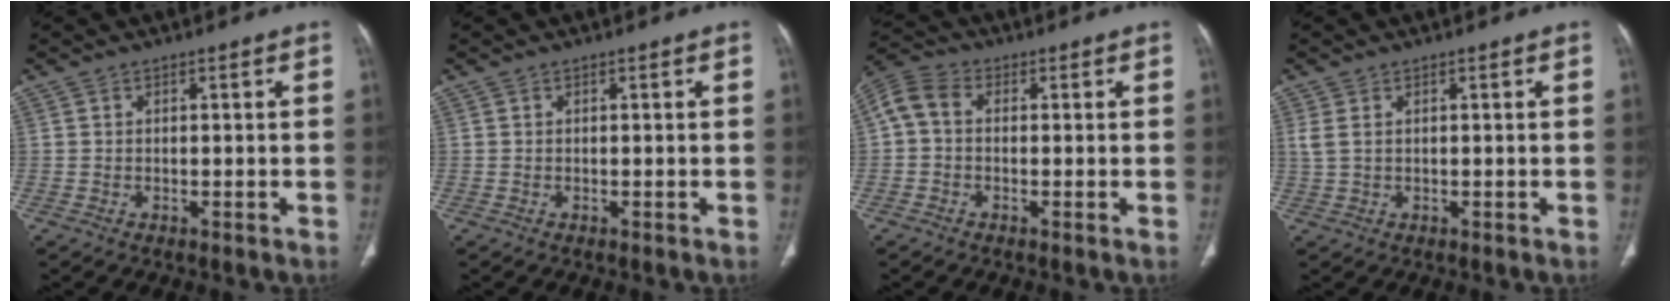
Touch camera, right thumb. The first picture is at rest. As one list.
[{"total": 0.0}, {"total": 5.8, "force": [0.2, 4.0, 4.2], "torque": [-0.083, 0.017, -0.010]}, {"total": 2.1, "force": [0.5, 1.3, 1.5], "torque": [-0.047, 0.010, 0.018]}]